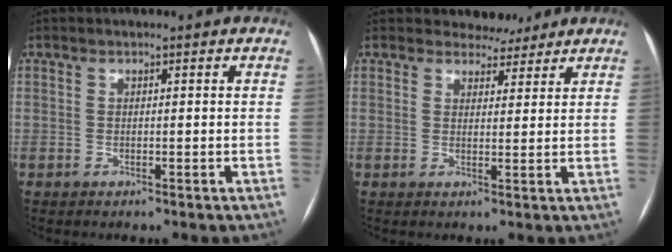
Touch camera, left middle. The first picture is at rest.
{"total": 3.8, "force": [3.4, 1.7, 0.1], "torque": [0.004, -0.002, 0.043]}